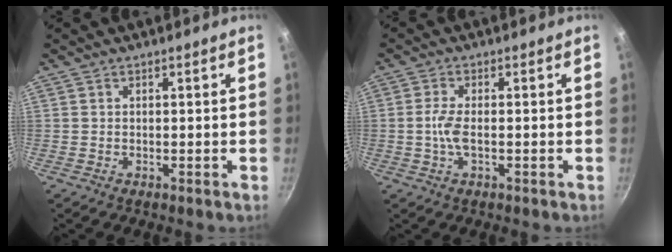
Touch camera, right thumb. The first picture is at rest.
{"total": 3.8, "force": [-0.6, 1.3, 3.5], "torque": [-0.083, 0.003, -0.019]}